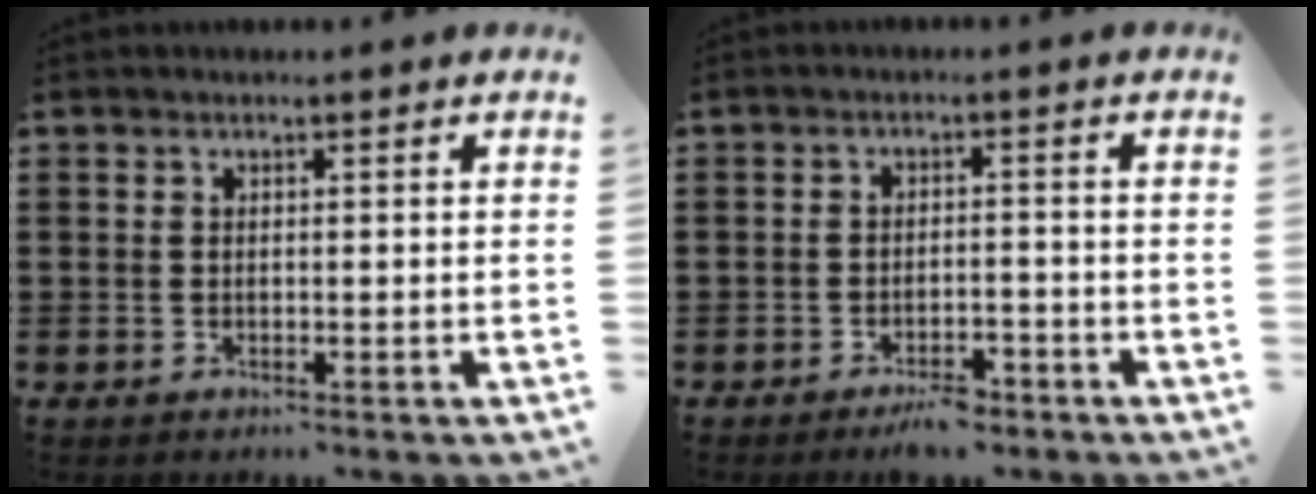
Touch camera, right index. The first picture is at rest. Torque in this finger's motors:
{"motor_torque": [0.40, -0.14, 0.13, 0.02]}